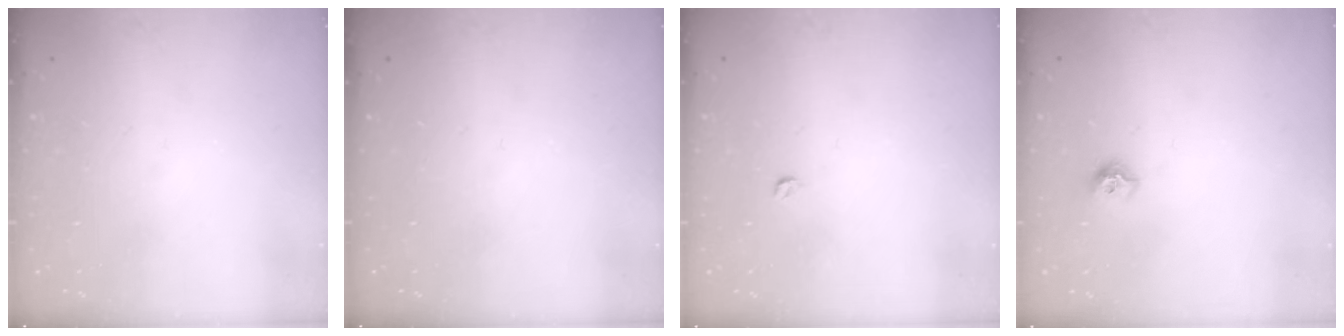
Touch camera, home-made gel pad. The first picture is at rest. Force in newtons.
{"total": 0.0}
{"total": 3.0, "press": 2.9, "slide": 0.4}
{"total": 7.9, "press": 7.8, "slide": 0.7}